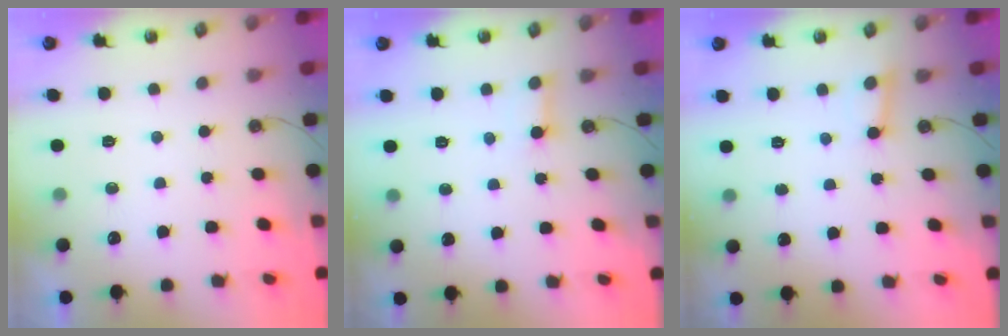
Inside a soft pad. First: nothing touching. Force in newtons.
{"total": 2.4, "press": 2.4, "slide": 0.0}
{"total": 2.6, "press": 2.5, "slide": 0.7}